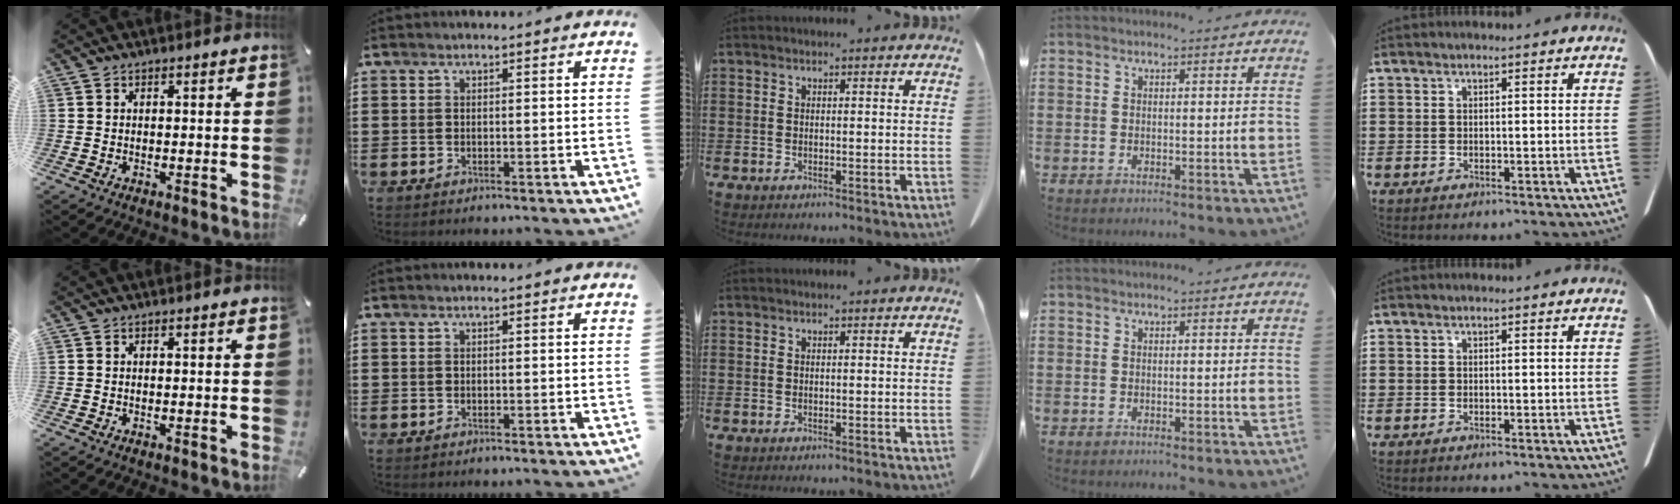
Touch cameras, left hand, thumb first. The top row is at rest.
{}